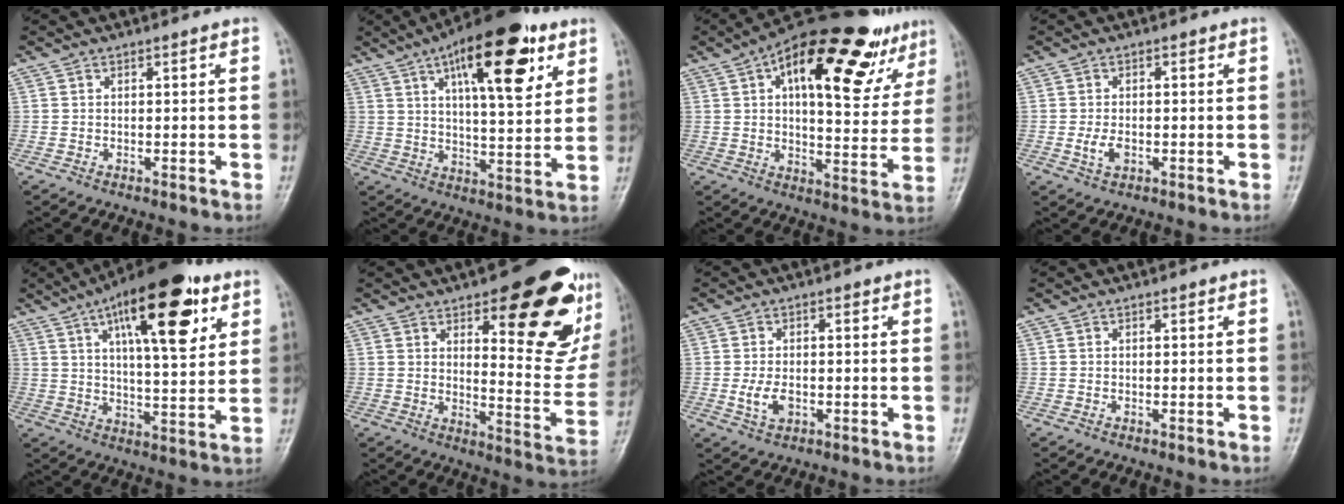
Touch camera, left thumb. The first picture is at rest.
{"total": 19.5, "force": [9.2, 7.1, 15.7], "torque": [-0.207, -0.026, 0.137]}
{"total": 25.8, "force": [13.5, 10.7, 19.1], "torque": [-0.236, -0.010, 0.195]}
{"total": 3.2, "force": [-0.6, 2.0, 2.4], "torque": [-0.043, -0.002, -0.012]}
{"total": 20.3, "force": [9.3, 7.2, 16.6], "torque": [-0.225, -0.024, 0.141]}
{"total": 22.6, "force": [11.3, 7.9, 18.0], "torque": [-0.179, -0.059, 0.154]}
{"total": 4.2, "force": [-0.8, 2.7, 3.1], "torque": [-0.056, -0.002, -0.014]}
{"total": 0.0}